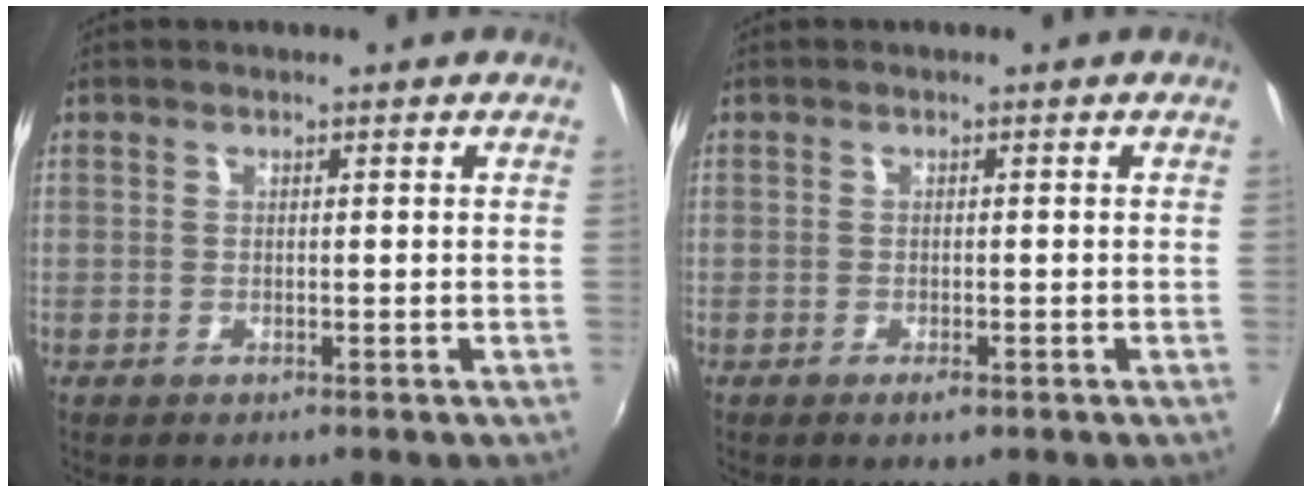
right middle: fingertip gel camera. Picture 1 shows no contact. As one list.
[{"total": 1.4, "force": [-0.8, 0.3, 1.0], "torque": [-0.020, -0.003, -0.013]}]